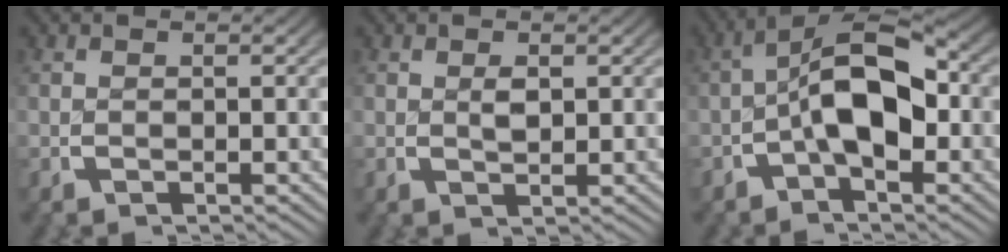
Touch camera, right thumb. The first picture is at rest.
{"total": 1.2, "force": [0.4, 0.6, 1.0], "torque": [-0.017, -0.003, 0.010]}
{"total": 8.5, "force": [-0.4, 4.9, 7.0], "torque": [-0.113, -0.013, -0.007]}